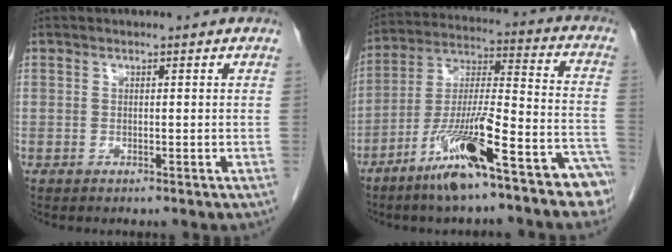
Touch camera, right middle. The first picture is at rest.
{"total": 17.2, "force": [-11.2, 2.4, 12.8], "torque": [-0.216, 0.019, -0.188]}